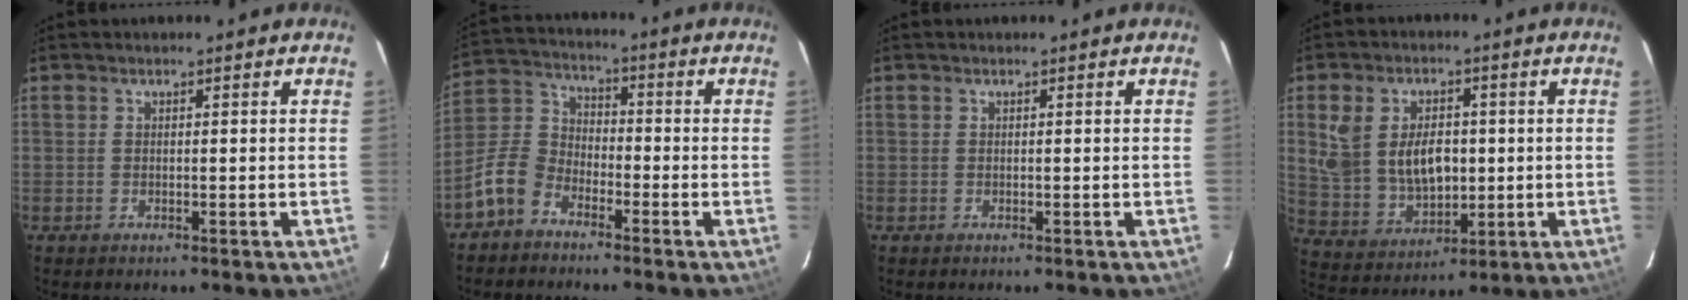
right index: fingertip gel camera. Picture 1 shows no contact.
{"total": 9.1, "force": [-6.1, 5.7, 3.6], "torque": [-0.090, 0.029, -0.131]}
{"total": 0.0}
{"total": 12.7, "force": [1.3, 8.6, 9.3], "torque": [-0.193, 0.006, 0.046]}